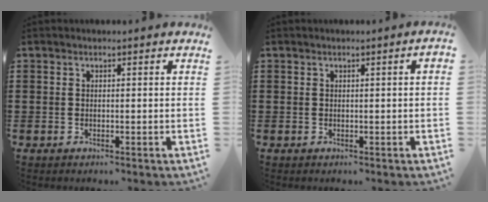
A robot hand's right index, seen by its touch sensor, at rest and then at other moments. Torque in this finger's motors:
{"motor_torque": [0.36, -0.21, 0.03, 0.03]}